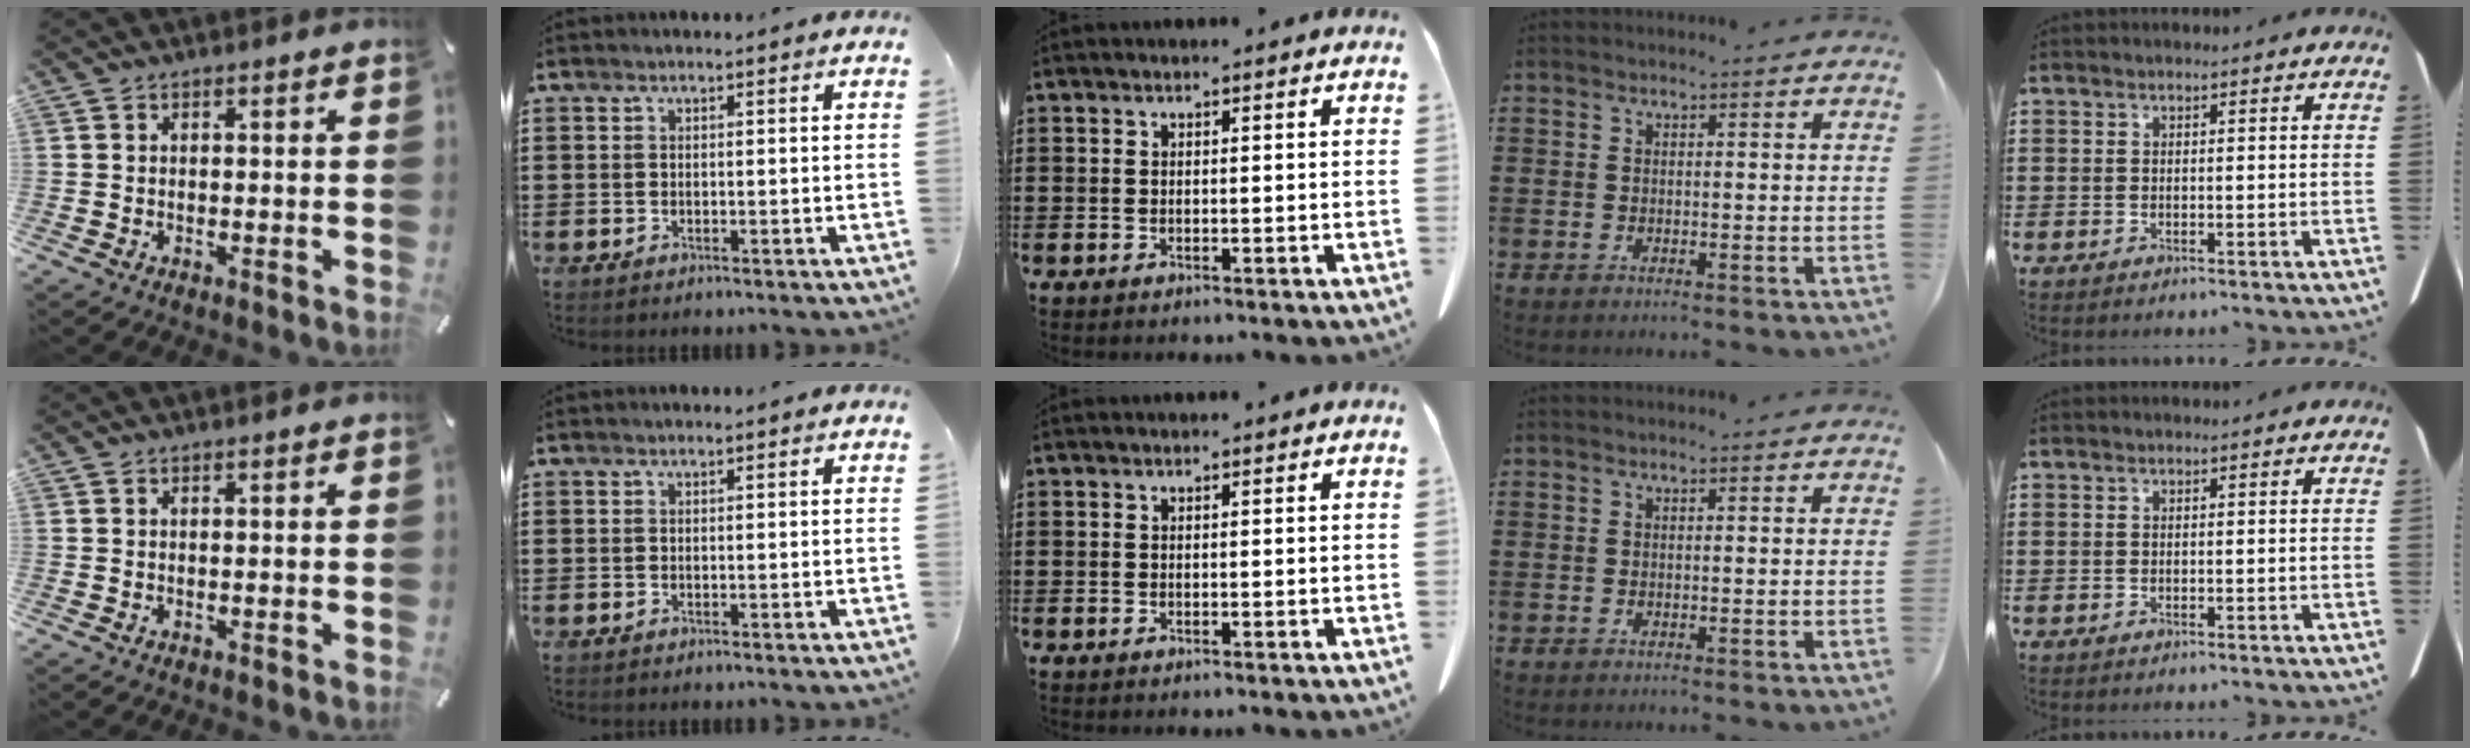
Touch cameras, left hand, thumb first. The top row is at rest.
{}